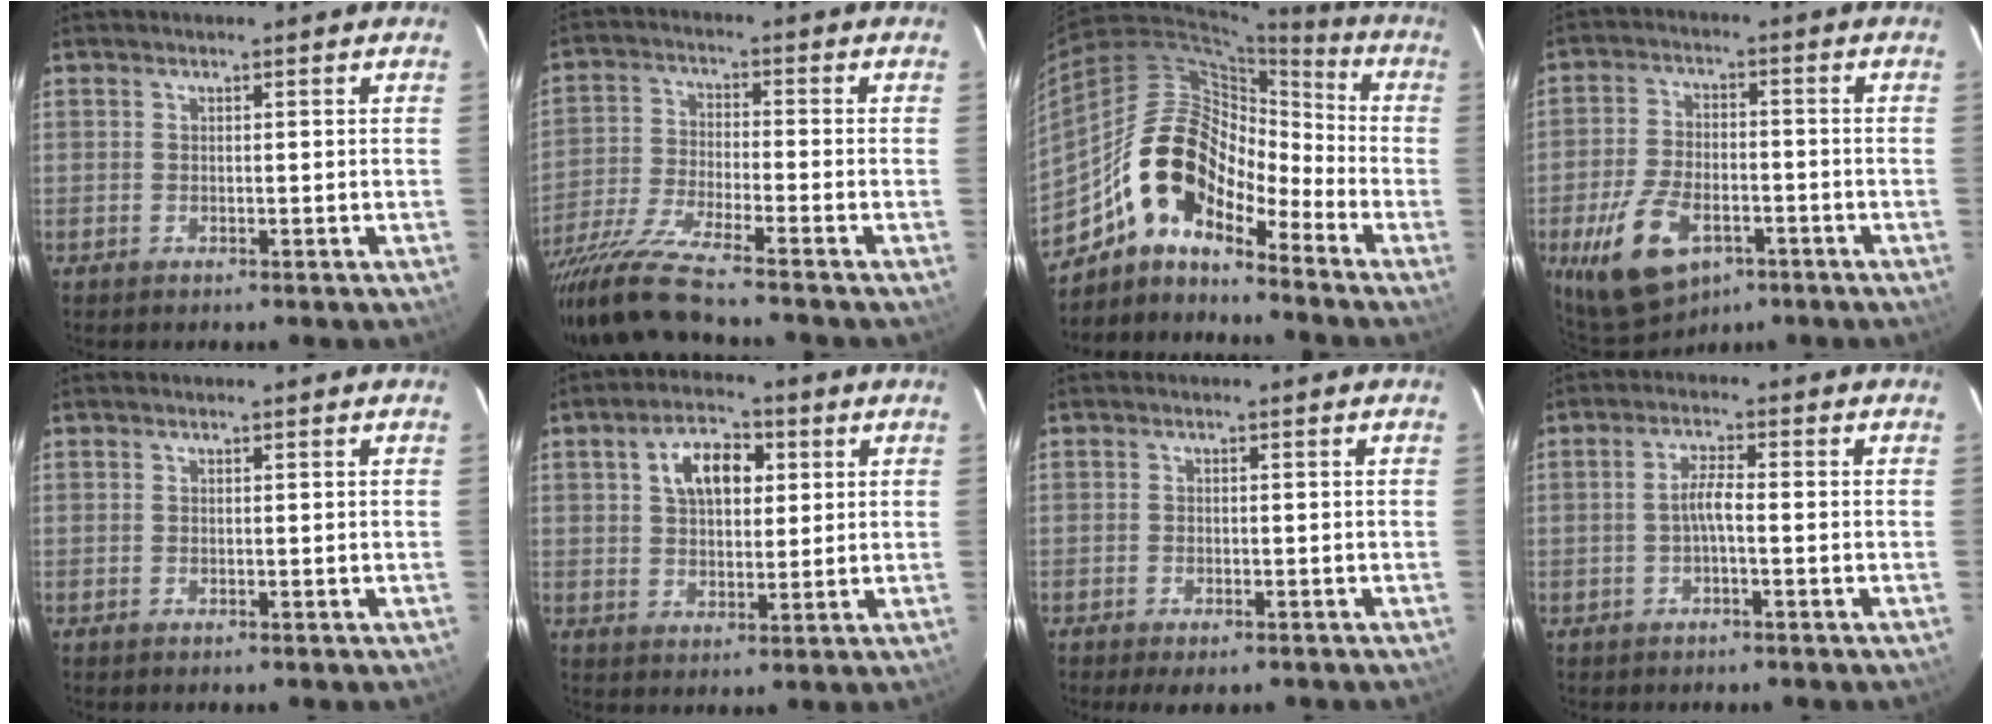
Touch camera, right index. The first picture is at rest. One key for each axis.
{"total": 13.1, "fx": -11.4, "fy": -1.0, "fz": 6.4, "tx": -0.135, "ty": -0.037, "tz": -0.217}
{"total": 14.1, "fx": -10.5, "fy": 6.0, "fz": 7.3, "tx": -0.115, "ty": 0.016, "tz": -0.209}
{"total": 13.4, "fx": -6.5, "fy": 7.6, "fz": 9.0, "tx": -0.198, "ty": -0.017, "tz": -0.106}
{"total": 0.0}
{"total": 8.5, "fx": 2.8, "fy": 5.1, "fz": 6.2, "tx": -0.105, "ty": 0.028, "tz": 0.049}
{"total": 4.0, "fx": -3.1, "fy": 1.4, "fz": 2.0, "tx": -0.046, "ty": -0.015, "tz": -0.049}
{"total": 2.8, "fx": -0.9, "fy": 0.5, "fz": 2.6, "tx": -0.054, "ty": 0.008, "tz": -0.017}